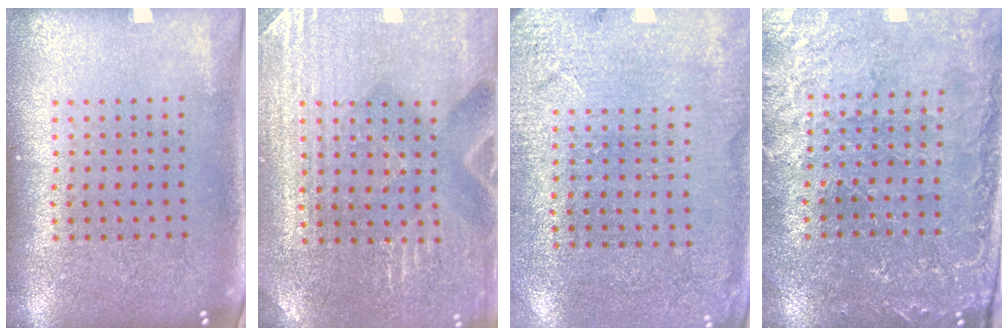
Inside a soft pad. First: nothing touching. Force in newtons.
{"total": 3.1, "press": 3.1, "slide": 0.5}
{"total": 2.6, "press": 2.5, "slide": 0.8}
{"total": 1.0, "press": 0.9, "slide": 0.3}